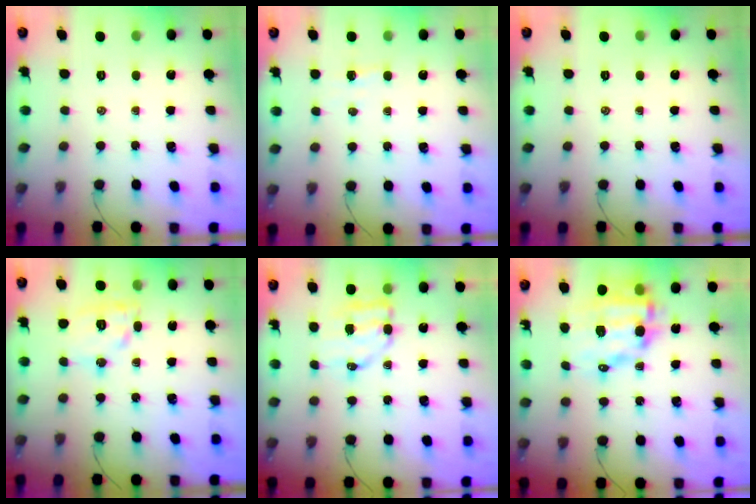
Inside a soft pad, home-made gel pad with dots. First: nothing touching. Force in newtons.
{"total": 3.0, "press": 2.9, "slide": 0.7}
{"total": 0.0}
{"total": 12.4, "press": 12.4, "slide": 0.4}
{"total": 7.7, "press": 7.6, "slide": 1.1}
{"total": 12.1, "press": 11.7, "slide": 2.9}